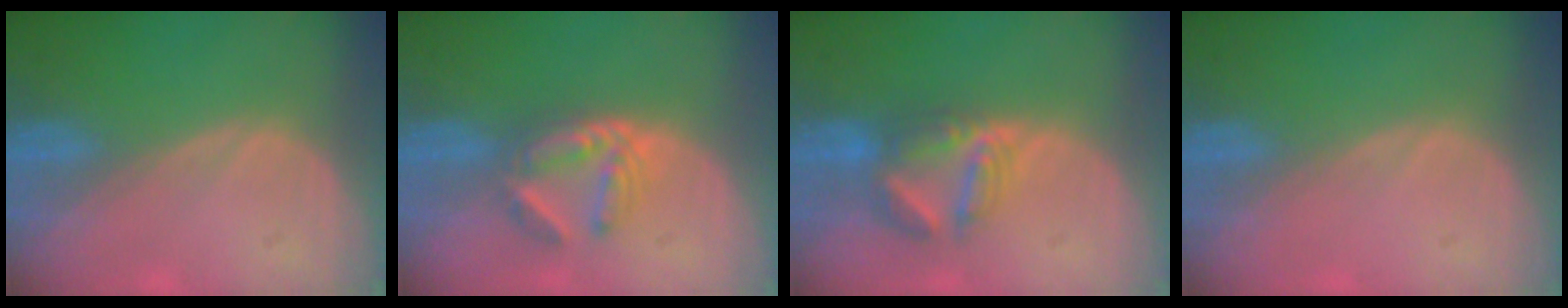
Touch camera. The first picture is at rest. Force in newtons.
{"total": 6.0, "press": 5.3, "slide": 2.8}
{"total": 6.2, "press": 6.2, "slide": 0.7}
{"total": 0.0}